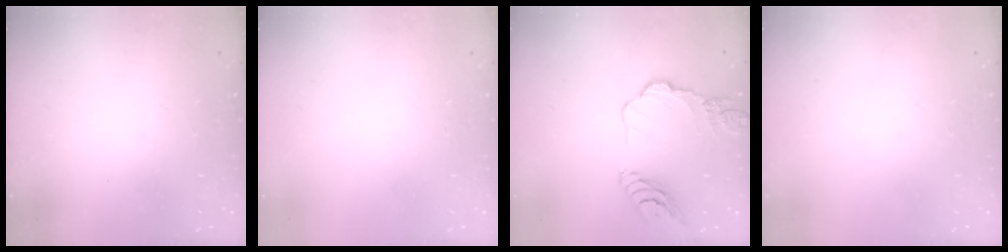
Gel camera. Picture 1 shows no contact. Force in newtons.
{"total": 0.0}
{"total": 12.1, "press": 12.1, "slide": 1.1}
{"total": 0.0}